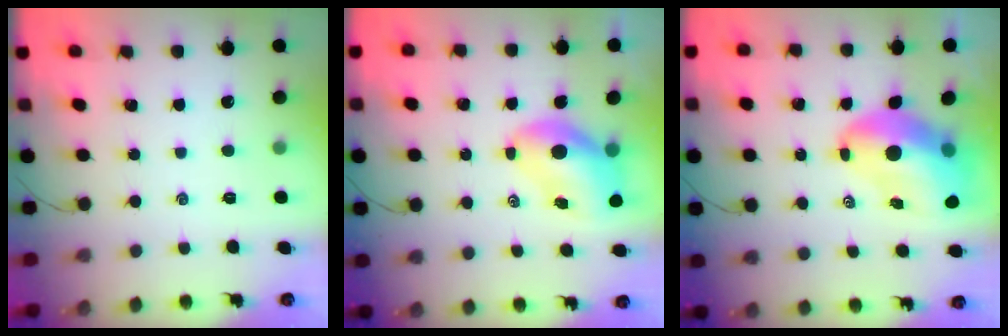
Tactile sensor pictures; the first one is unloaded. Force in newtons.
{"total": 8.2, "press": 7.8, "slide": 2.4}
{"total": 12.4, "press": 11.9, "slide": 3.5}